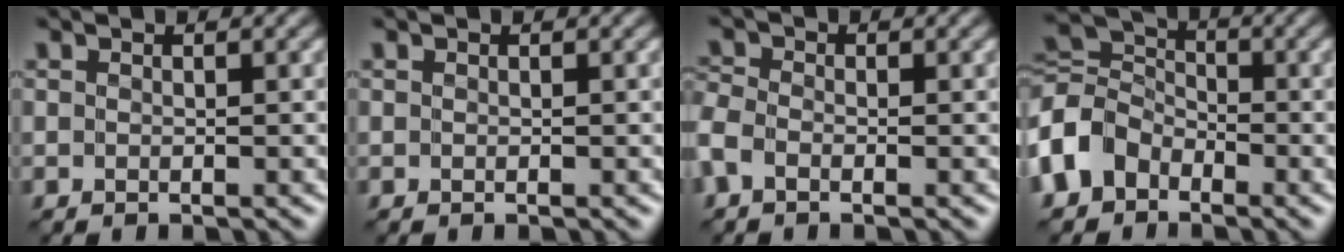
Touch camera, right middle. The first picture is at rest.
{"total": 0.0}
{"total": 2.0, "force": [-1.1, 1.2, 1.2], "torque": [-0.032, 0.005, -0.038]}
{"total": 5.7, "force": [-2.4, 4.5, 2.6], "torque": [-0.060, 0.012, -0.073]}